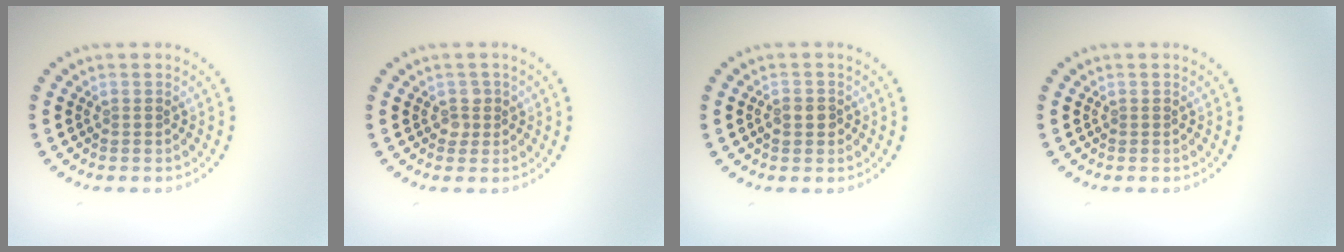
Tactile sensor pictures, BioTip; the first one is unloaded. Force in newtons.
{"total": 1.2, "press": 1.1, "slide": 0.5}
{"total": 1.6, "press": 1.6, "slide": 0.4}
{"total": 0.0}